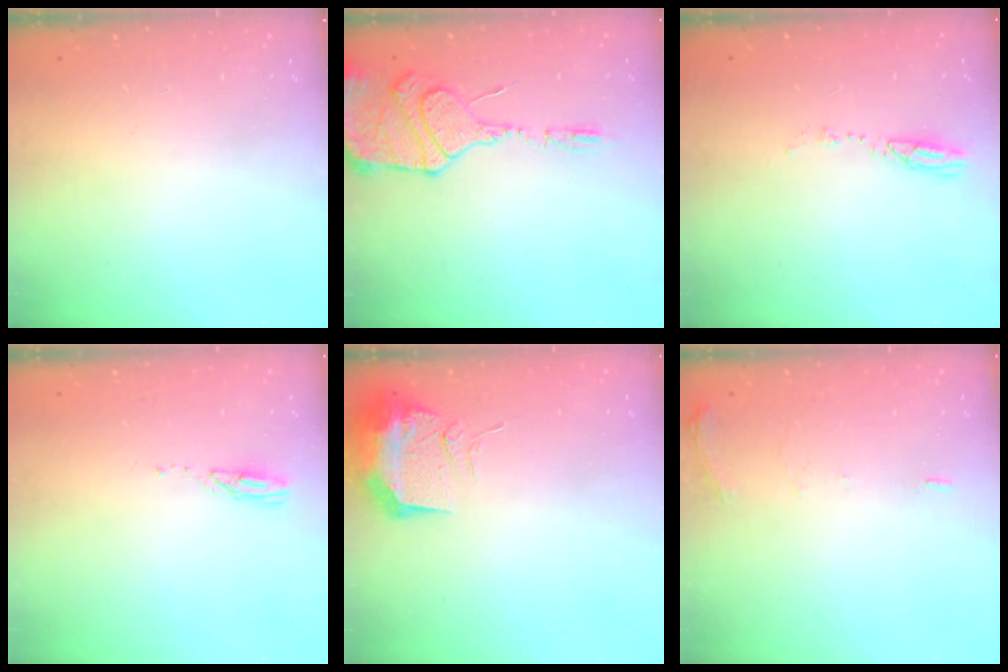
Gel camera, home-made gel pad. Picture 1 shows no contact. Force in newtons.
{"total": 14.8, "press": 14.5, "slide": 2.9}
{"total": 5.2, "press": 5.2, "slide": 0.4}
{"total": 3.1, "press": 3.1, "slide": 0.1}
{"total": 11.4, "press": 11.2, "slide": 1.9}
{"total": 5.7, "press": 5.7, "slide": 0.8}